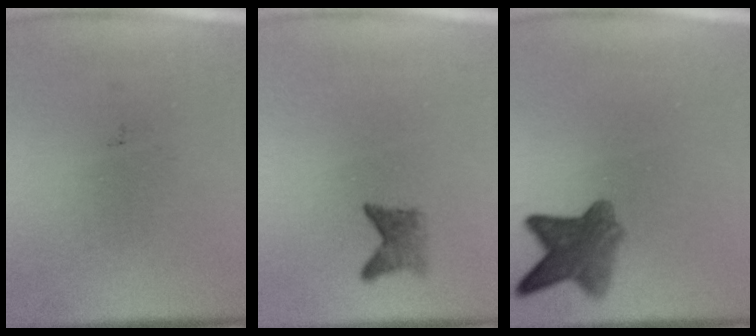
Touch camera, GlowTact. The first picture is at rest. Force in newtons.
{"total": 2.0}
{"total": 5.7}